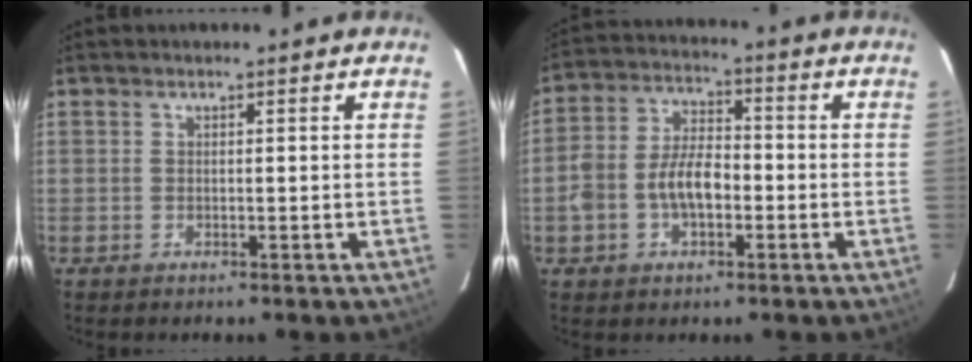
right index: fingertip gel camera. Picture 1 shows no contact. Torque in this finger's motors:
{"motor_torque": [0.32, -0.11, 0.26, 0.12]}